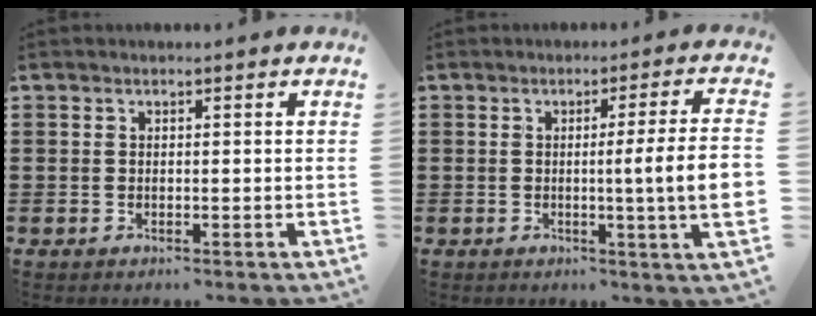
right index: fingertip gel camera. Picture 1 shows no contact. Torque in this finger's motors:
{"motor_torque": [1.50, -0.58, 0.30, 0.19]}